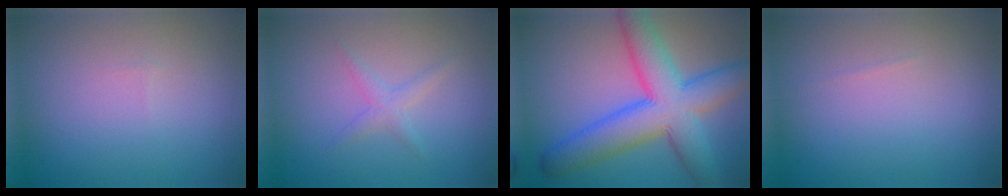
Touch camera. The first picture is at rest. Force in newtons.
{"total": 1.4, "press": 1.4, "slide": 0.1}
{"total": 9.6, "press": 9.6, "slide": 0.2}
{"total": 0.0}